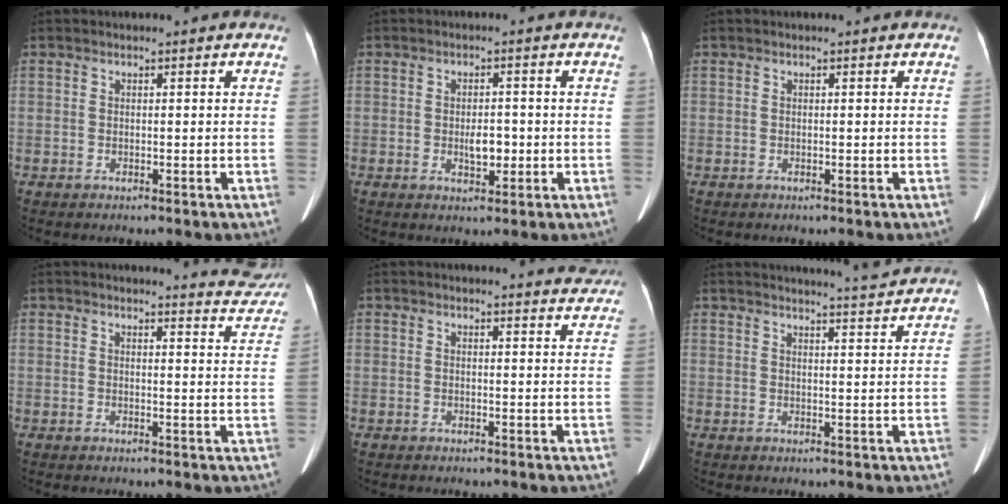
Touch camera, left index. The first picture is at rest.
{"total": 3.2, "force": [-0.7, 1.6, 2.7], "torque": [-0.045, 0.001, -0.006]}
{"total": 0.0}
{"total": 5.9, "force": [5.9, 0.3, -0.2], "torque": [0.007, -0.030, 0.047]}
{"total": 4.7, "force": [4.7, 0.5, 0.3], "torque": [0.000, -0.012, 0.031]}
{"total": 6.3, "force": [6.0, -1.4, 1.0], "torque": [-0.020, -0.007, 0.074]}